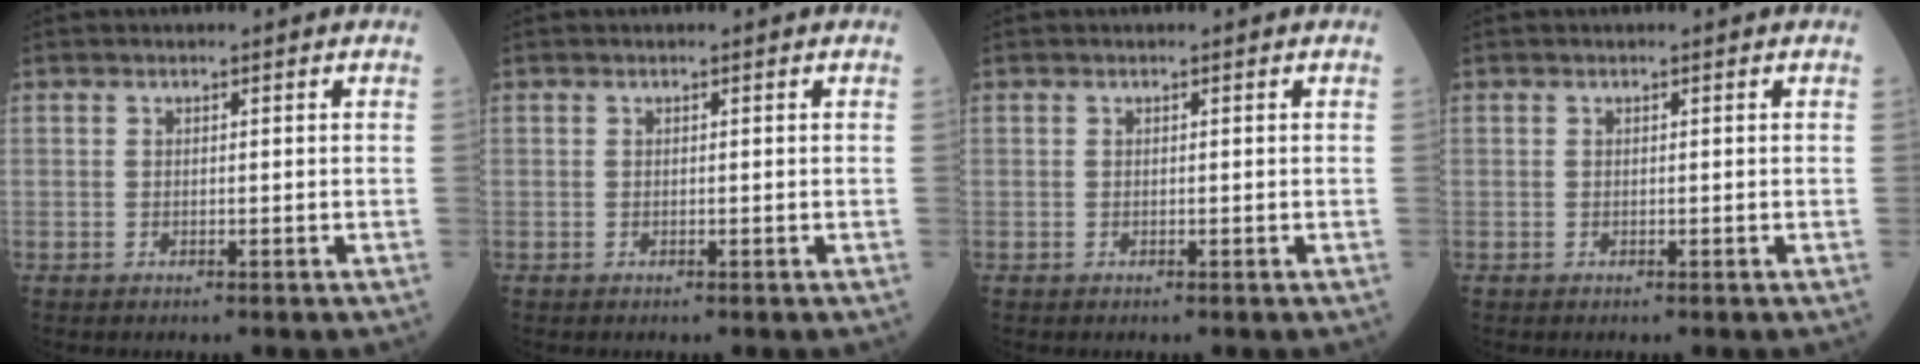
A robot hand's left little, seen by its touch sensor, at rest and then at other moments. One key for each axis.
{"total": 0.0}
{"total": 0.0}
{"total": 0.0}